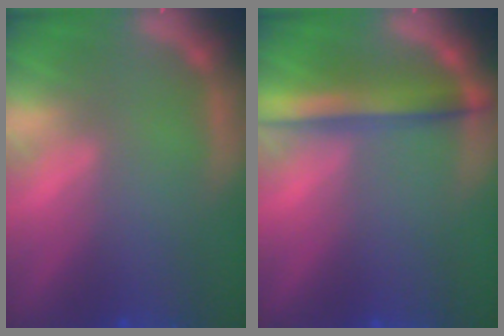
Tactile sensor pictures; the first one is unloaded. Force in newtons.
{"total": 5.0}